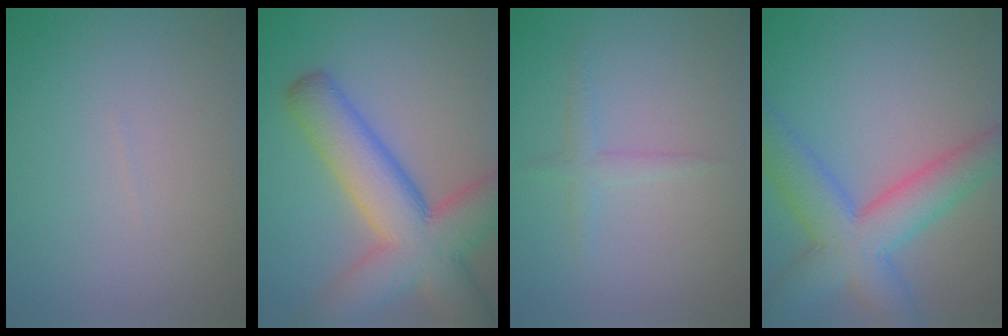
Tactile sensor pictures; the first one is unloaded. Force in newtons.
{"total": 10.5, "press": 10.5, "slide": 0.4}
{"total": 1.4, "press": 1.4, "slide": 0.0}
{"total": 8.0, "press": 8.0, "slide": 0.4}